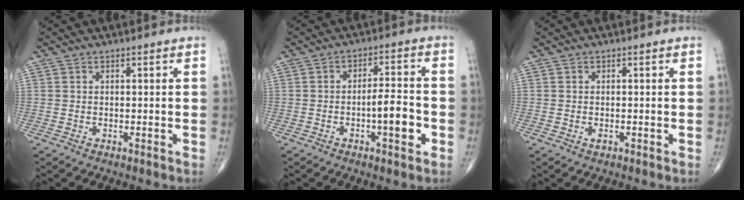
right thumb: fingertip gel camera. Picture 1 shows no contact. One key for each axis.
{"total": 7.3, "fx": -2.3, "fy": 2.1, "fz": 6.6, "tx": -0.094, "ty": 0.018, "tz": -0.035}
{"total": 0.8, "fx": -0.3, "fy": 0.4, "fz": 0.6, "tx": -0.011, "ty": -0.001, "tz": -0.005}